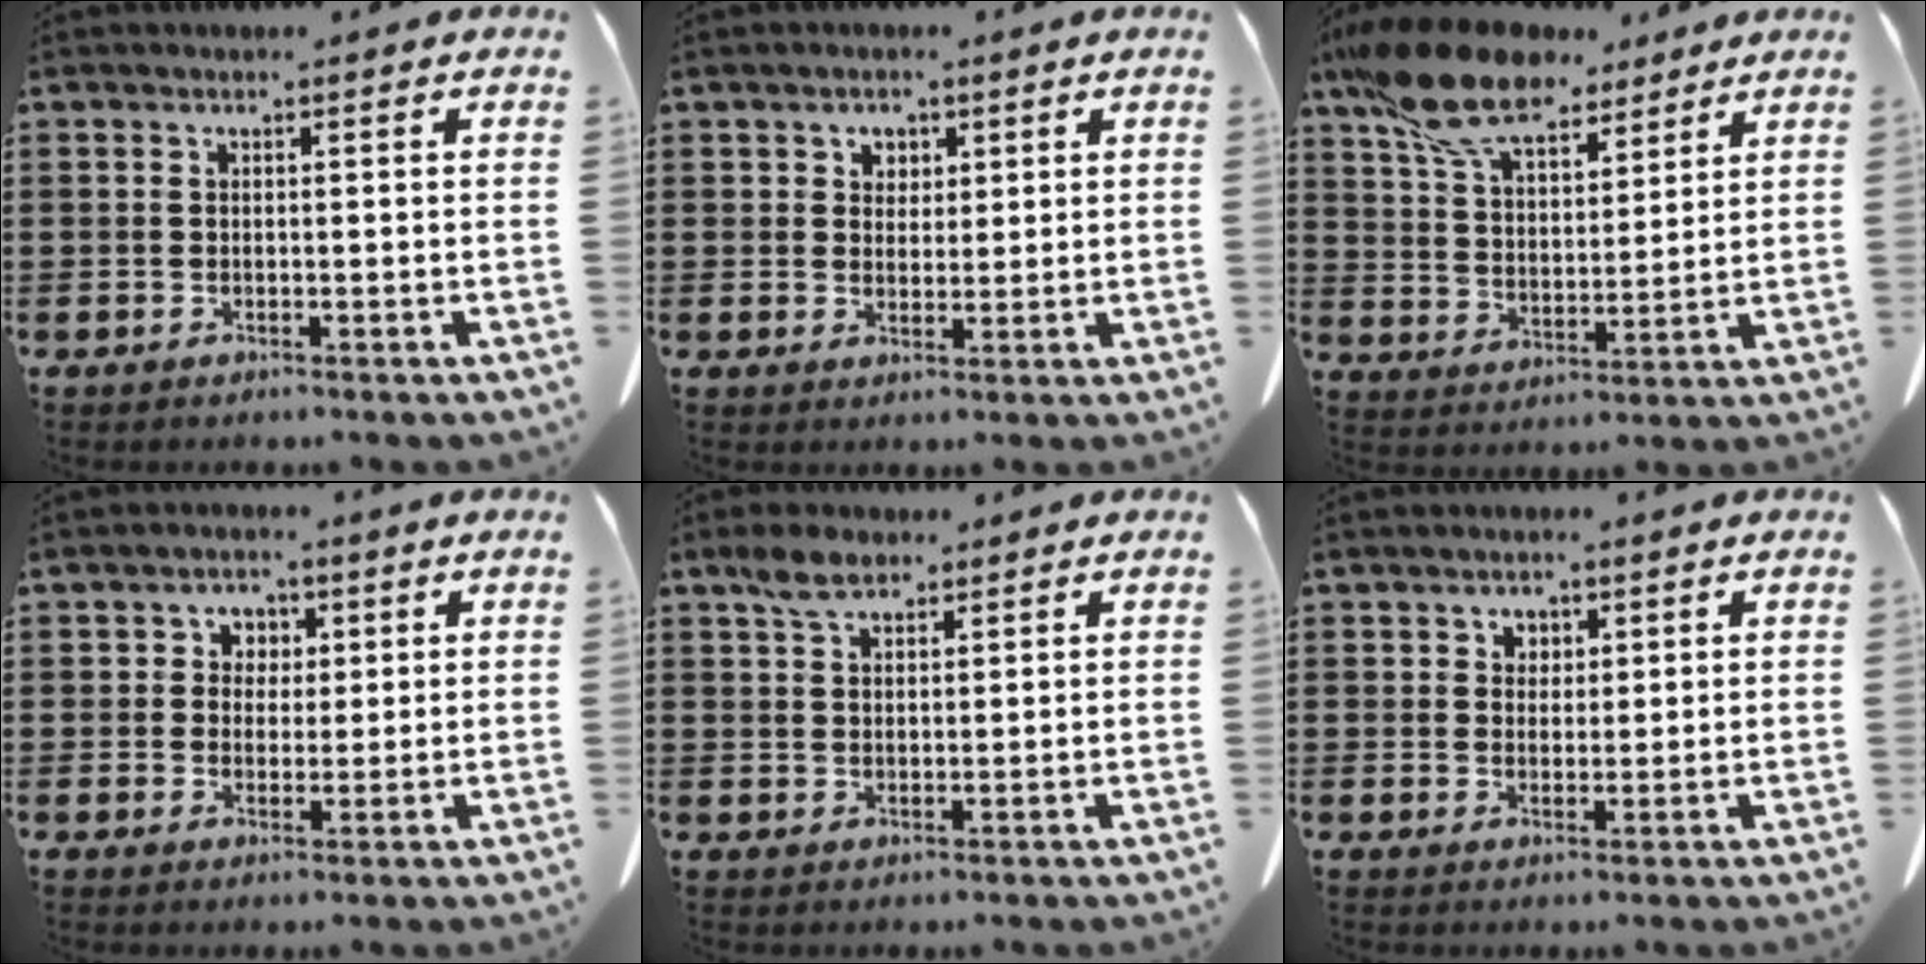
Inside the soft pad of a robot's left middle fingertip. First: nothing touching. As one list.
[{"total": 2.5, "force": [1.5, 2.0, 0.4], "torque": [-0.009, 0.005, 0.026]}, {"total": 13.7, "force": [10.7, 4.7, 7.2], "torque": [-0.174, -0.026, 0.201]}, {"total": 3.1, "force": [1.1, 2.8, 0.4], "torque": [-0.016, 0.009, 0.016]}, {"total": 4.1, "force": [2.8, 2.0, 2.2], "torque": [-0.052, 0.007, 0.053]}, {"total": 2.2, "force": [1.5, 1.6, 0.3], "torque": [-0.005, 0.004, 0.026]}]